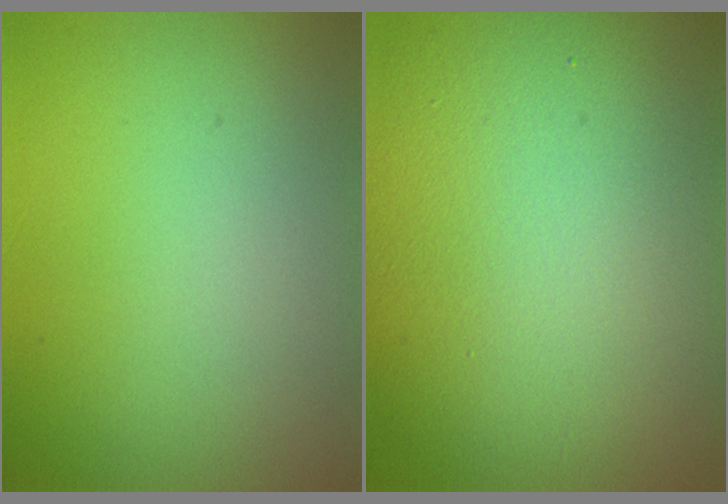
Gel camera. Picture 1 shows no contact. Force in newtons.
{"total": 16.9, "press": 16.9, "slide": 0.6}